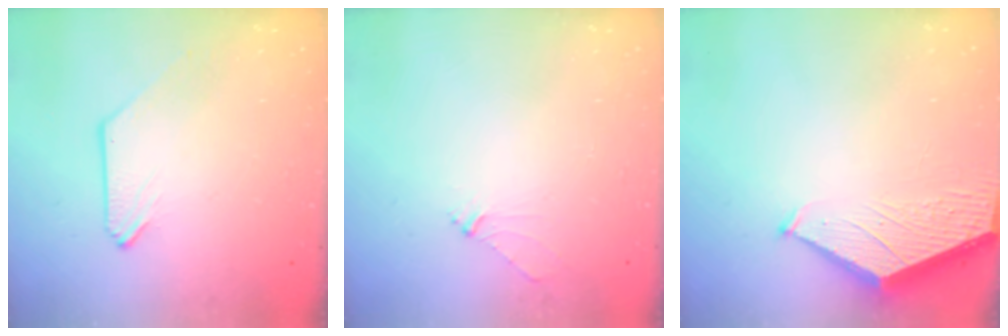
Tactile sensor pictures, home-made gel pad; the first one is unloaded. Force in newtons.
{"total": 3.9, "press": 3.8, "slide": 0.8}
{"total": 3.1, "press": 3.0, "slide": 0.3}